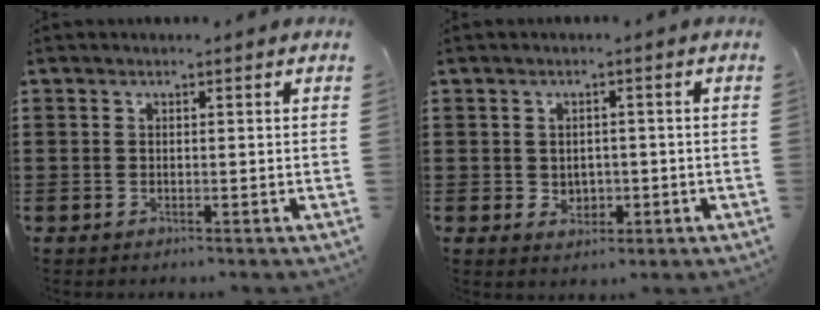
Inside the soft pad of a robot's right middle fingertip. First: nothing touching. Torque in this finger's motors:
{"motor_torque": [-0.02, -0.05, -0.02, 0.00]}